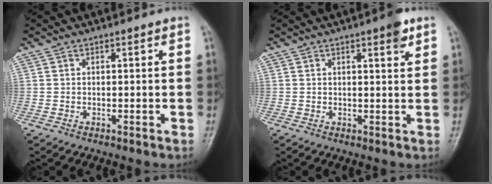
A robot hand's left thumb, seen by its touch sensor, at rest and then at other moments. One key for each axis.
{"total": 3.3, "fx": 2.0, "fy": 0.7, "fz": 2.6, "tx": -0.031, "ty": -0.008, "tz": 0.023}